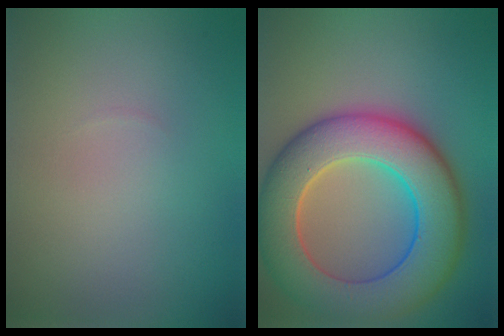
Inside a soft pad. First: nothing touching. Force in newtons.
{"total": 11.1, "press": 11.1, "slide": 0.6}